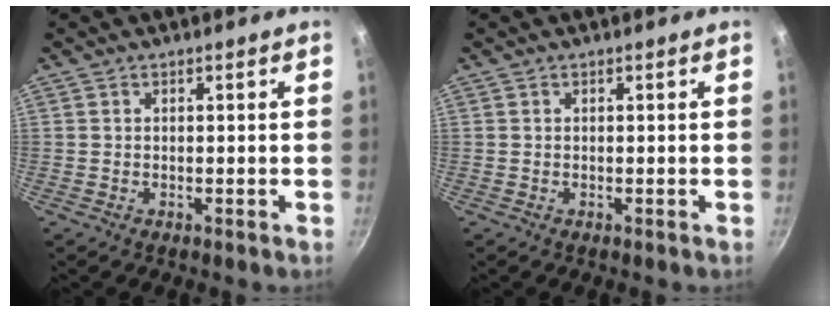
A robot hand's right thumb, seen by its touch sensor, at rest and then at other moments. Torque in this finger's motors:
{"motor_torque": [-0.18, 0.09, -0.15, 0.09, 0.00]}